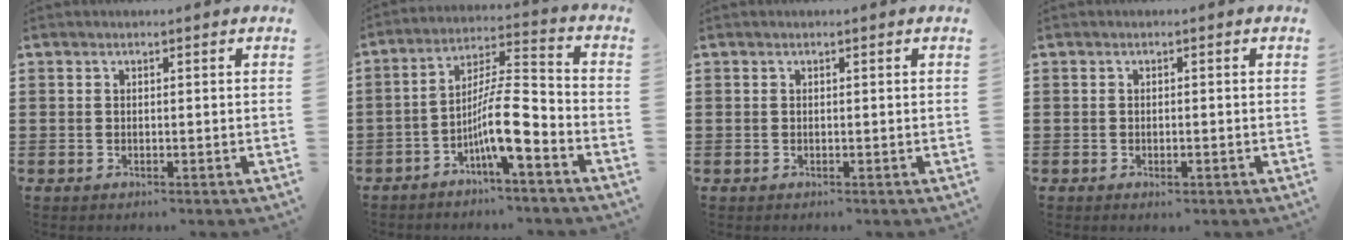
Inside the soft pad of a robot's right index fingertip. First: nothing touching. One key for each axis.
{"total": 9.6, "fx": -4.7, "fy": 1.8, "fz": 8.2, "tx": -0.158, "ty": 0.002, "tz": -0.088}
{"total": 0.0}
{"total": 0.9, "fx": -0.6, "fy": 0.4, "fz": 0.5, "tx": -0.012, "ty": -0.004, "tz": -0.010}